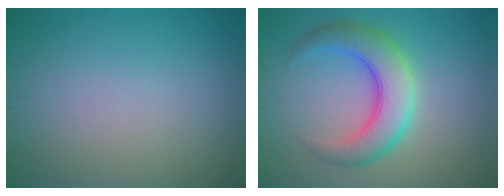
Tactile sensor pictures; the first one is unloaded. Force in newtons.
{"total": 5.9, "press": 5.9, "slide": 0.2}